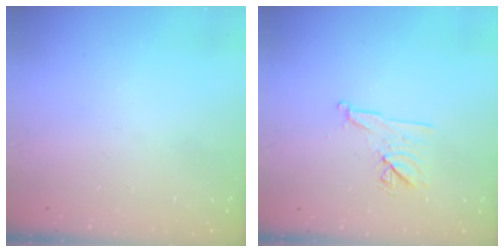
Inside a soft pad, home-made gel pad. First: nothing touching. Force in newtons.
{"total": 8.9, "press": 8.9, "slide": 1.1}